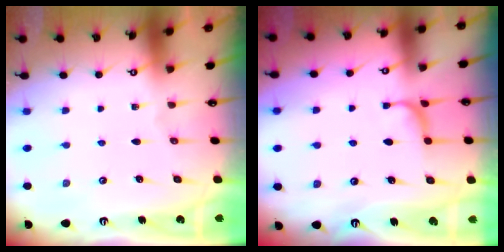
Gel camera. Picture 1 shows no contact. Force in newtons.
{"total": 1.2, "press": 0.8, "slide": 0.8}